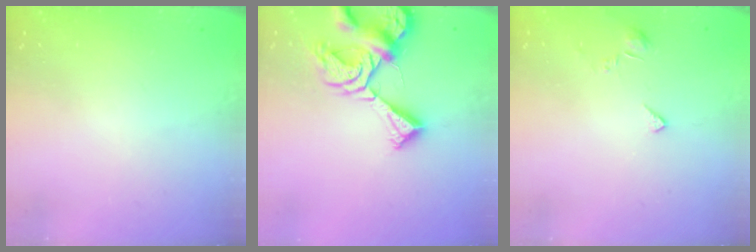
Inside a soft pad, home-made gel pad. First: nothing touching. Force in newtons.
{"total": 12.4, "press": 12.3, "slide": 1.4}
{"total": 1.9, "press": 1.9, "slide": 0.4}